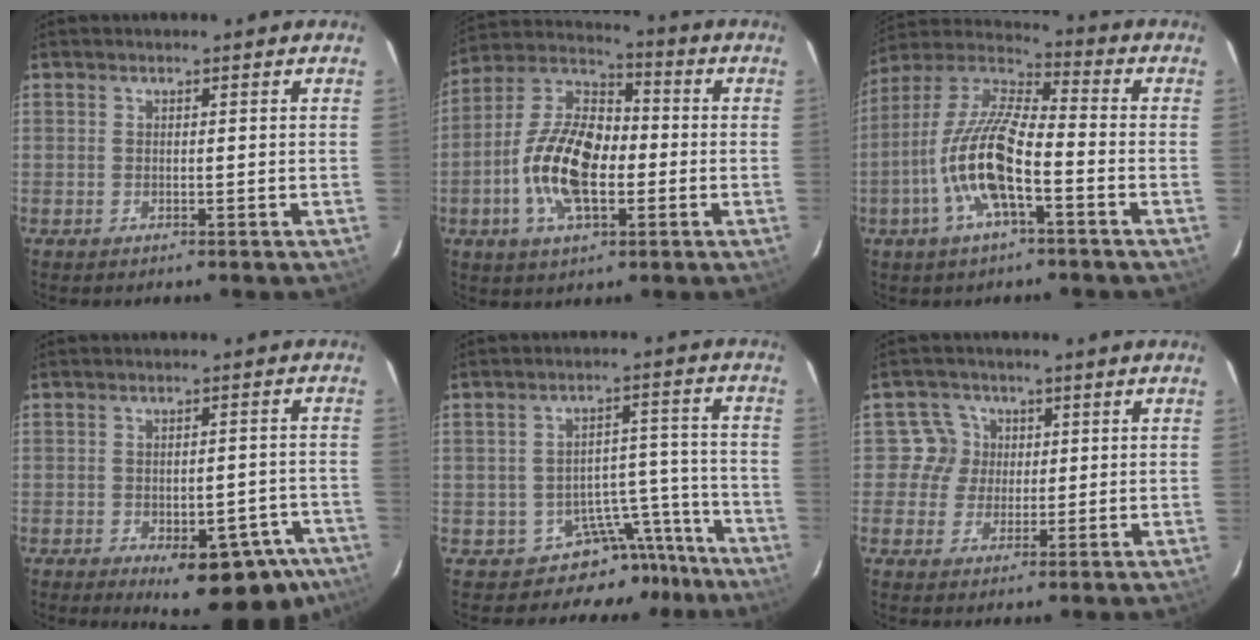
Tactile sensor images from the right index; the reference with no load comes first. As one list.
[{"total": 15.6, "force": [-3.4, 7.7, 13.1], "torque": [-0.266, 0.007, -0.067]}, {"total": 14.5, "force": [-5.3, 4.0, 12.9], "torque": [-0.262, -0.002, -0.108]}, {"total": 15.1, "force": [-9.7, 7.0, 9.3], "torque": [-0.114, 0.007, -0.103]}, {"total": 9.6, "force": [-8.4, 4.5, 0.3], "torque": [0.018, 0.061, -0.109]}, {"total": 4.2, "force": [0.7, 4.1, -0.1], "torque": [0.017, 0.010, 0.005]}]